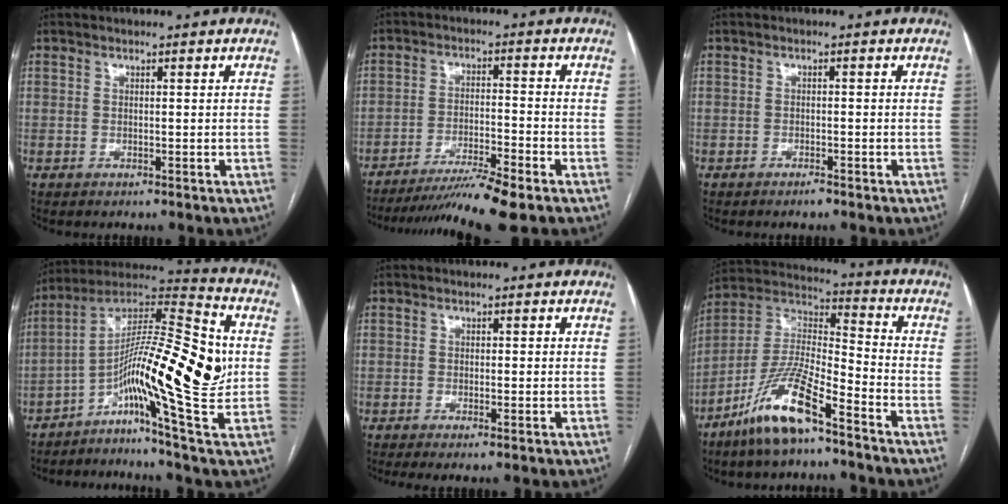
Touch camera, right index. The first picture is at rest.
{"total": 10.1, "force": [-8.2, -0.9, 5.8], "torque": [-0.091, -0.021, -0.136]}
{"total": 1.1, "force": [-0.9, 0.3, 0.6], "torque": [-0.010, 0.000, -0.015]}
{"total": 19.6, "force": [-2.7, 1.8, 19.3], "torque": [-0.336, 0.018, -0.059]}
{"total": 2.4, "force": [-0.7, 0.4, 2.2], "torque": [-0.040, -0.006, -0.012]}
{"total": 13.8, "force": [-9.1, 2.4, 10.2], "torque": [-0.212, -0.005, -0.174]}